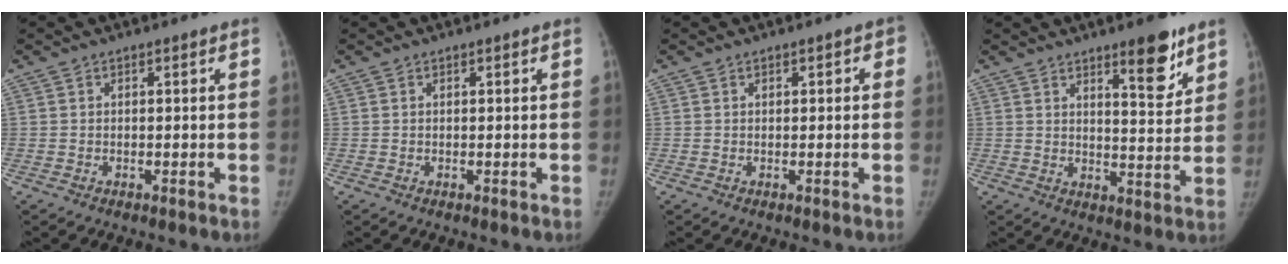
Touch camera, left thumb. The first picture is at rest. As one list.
[{"total": 0.0}, {"total": 1.5, "force": [0.4, 1.0, 1.0], "torque": [0.000, 0.002, 0.002]}, {"total": 9.1, "force": [6.0, 2.6, 6.4], "torque": [-0.068, -0.043, 0.087]}]